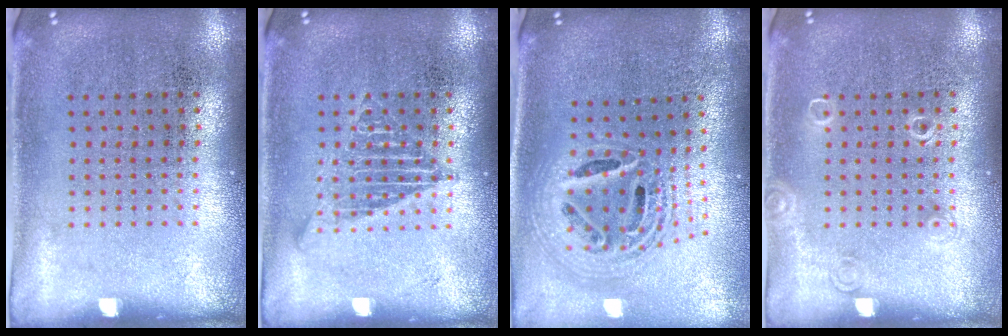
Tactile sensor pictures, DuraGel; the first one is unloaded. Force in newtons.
{"total": 1.7, "press": 1.7, "slide": 0.1}
{"total": 2.3, "press": 1.8, "slide": 1.4}
{"total": 1.0, "press": 1.0, "slide": 0.2}